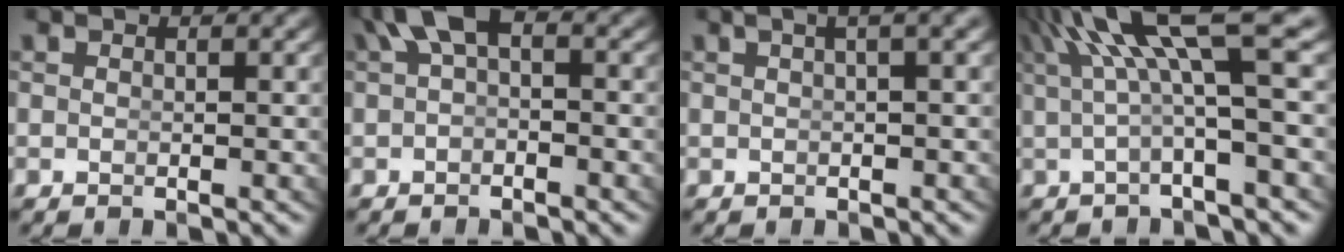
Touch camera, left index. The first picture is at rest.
{"total": 3.9, "force": [1.4, 1.8, 3.2], "torque": [-0.061, 0.000, 0.024]}
{"total": 4.2, "force": [1.8, 0.9, 3.7], "torque": [-0.028, 0.028, 0.017]}
{"total": 6.6, "force": [3.0, 0.9, 5.8], "torque": [-0.095, 0.013, 0.045]}